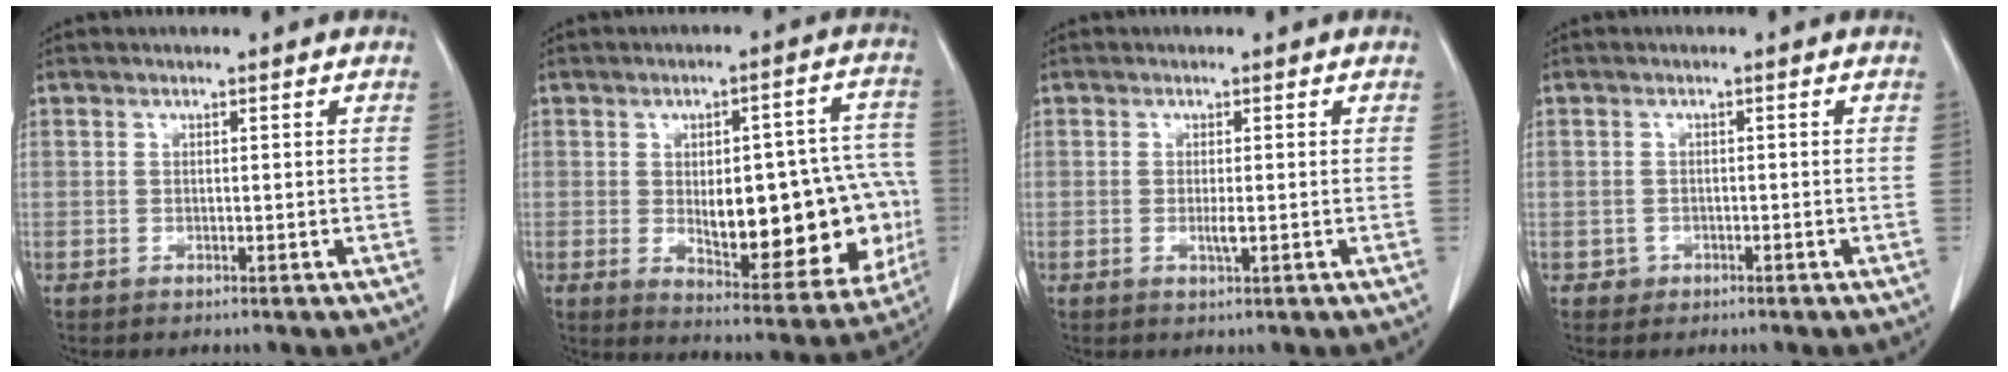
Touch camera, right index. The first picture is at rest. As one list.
[{"total": 20.6, "force": [-2.6, 7.8, 18.9], "torque": [-0.189, 0.028, -0.002]}, {"total": 1.4, "force": [-0.2, 0.2, 1.4], "torque": [-0.028, -0.005, -0.002]}, {"total": 1.5, "force": [-0.7, 1.3, -0.1], "torque": [0.003, 0.008, -0.010]}]